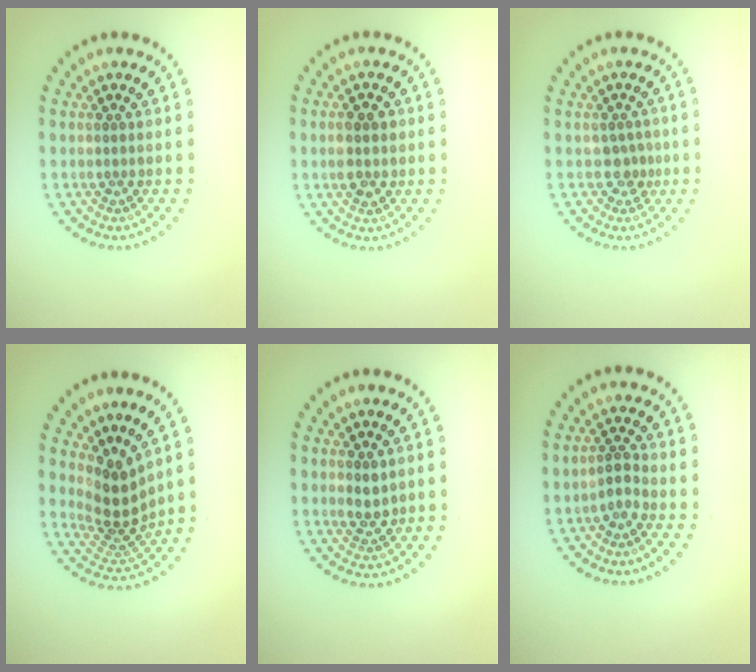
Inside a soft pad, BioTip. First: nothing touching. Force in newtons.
{"total": 2.7, "press": 2.7, "slide": 0.1}
{"total": 1.4, "press": 1.3, "slide": 0.7}
{"total": 3.9, "press": 2.9, "slide": 2.6}
{"total": 1.5, "press": 1.4, "slide": 0.5}
{"total": 1.4, "press": 0.9, "slide": 1.0}